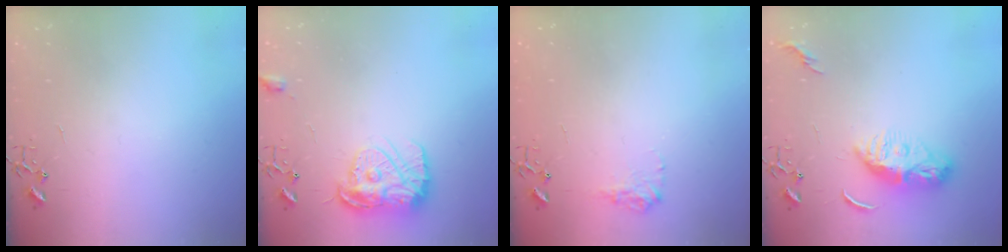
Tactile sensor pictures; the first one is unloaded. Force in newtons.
{"total": 13.0, "press": 13.0, "slide": 1.3}
{"total": 8.9, "press": 8.9, "slide": 0.3}
{"total": 10.2, "press": 10.2, "slide": 0.9}